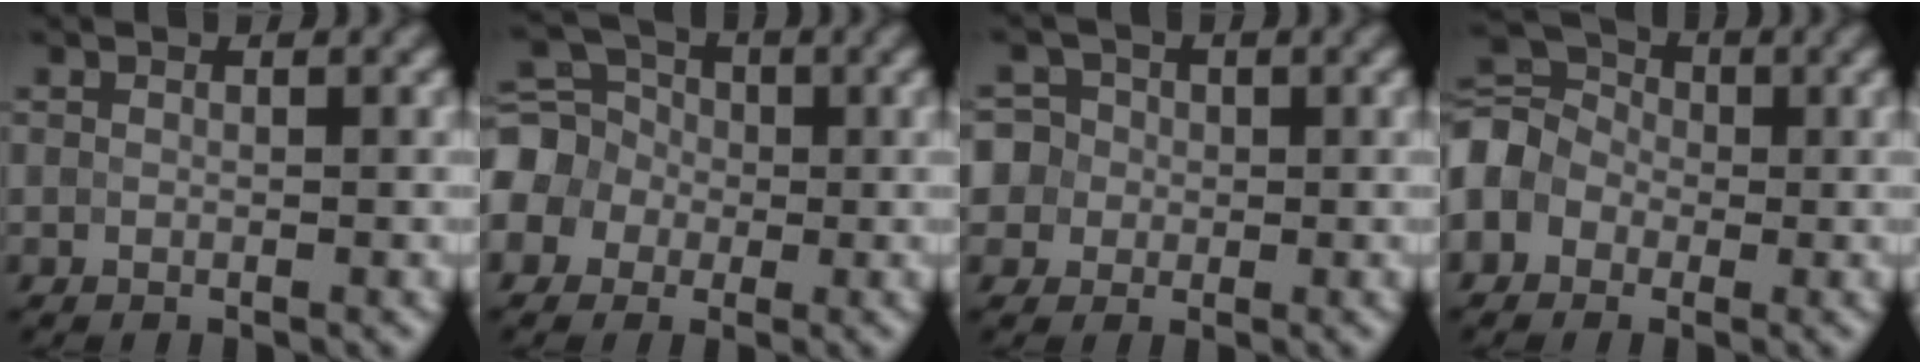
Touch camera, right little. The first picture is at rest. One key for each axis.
{"total": 6.4, "fx": -1.3, "fy": 5.7, "fz": 2.5, "tx": -0.061, "ty": 0.010, "tz": -0.050}
{"total": 6.2, "fx": 0.4, "fy": 5.9, "fz": 1.8, "tx": -0.043, "ty": 0.037, "tz": -0.021}
{"total": 5.6, "fx": -1.2, "fy": 4.7, "fz": 2.8, "tx": -0.067, "ty": 0.015, "tz": -0.035}